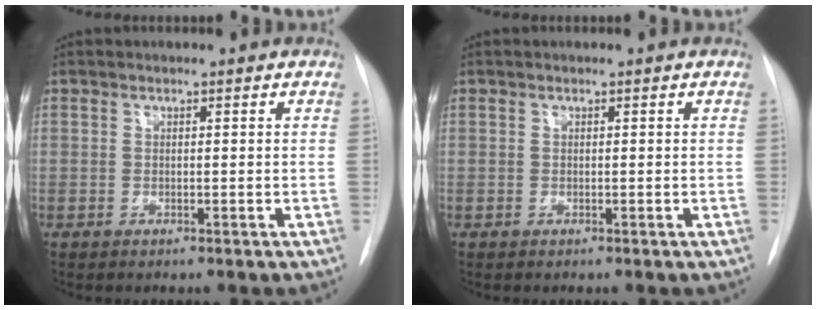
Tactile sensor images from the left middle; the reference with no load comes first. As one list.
[{"total": 0.0}]